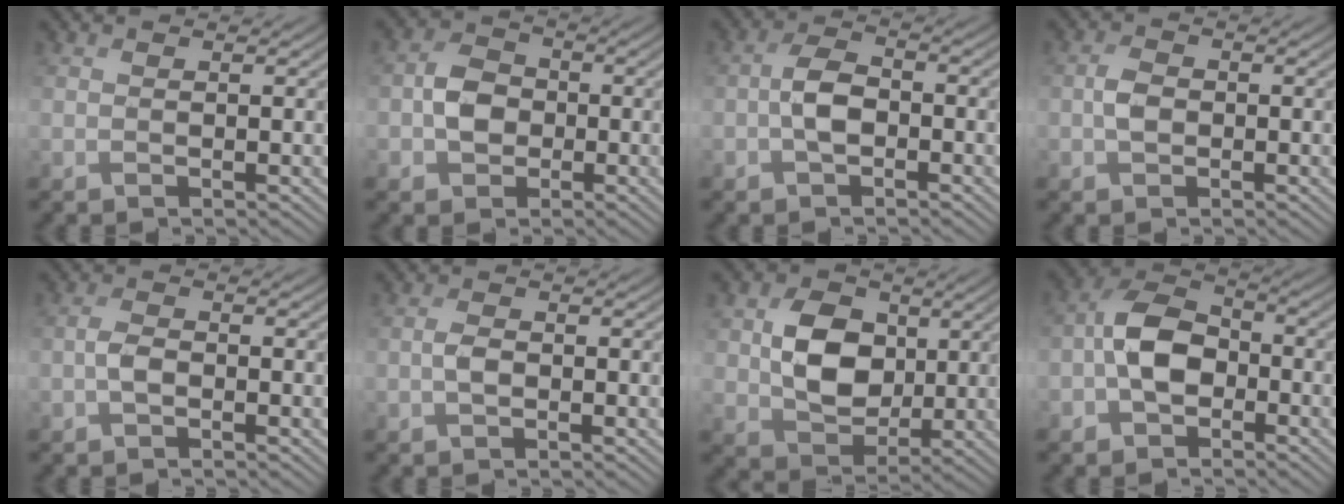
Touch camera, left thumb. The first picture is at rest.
{"total": 4.4, "force": [-1.0, 3.6, 2.2], "torque": [-0.038, 0.003, -0.025]}
{"total": 4.0, "force": [-1.2, 2.3, 3.0], "torque": [-0.061, 0.008, -0.030]}
{"total": 2.3, "force": [-0.5, 1.6, 1.5], "torque": [-0.034, 0.003, -0.015]}
{"total": 2.0, "force": [-1.0, 0.9, 1.5], "torque": [-0.031, 0.005, -0.024]}
{"total": 1.7, "force": [-0.6, 0.9, 1.3], "torque": [-0.025, 0.004, -0.015]}
{"total": 7.8, "force": [1.2, 6.0, 4.8], "torque": [-0.103, 0.001, 0.021]}
{"total": 6.9, "force": [-2.1, 4.6, 4.7], "torque": [-0.094, 0.012, -0.056]}